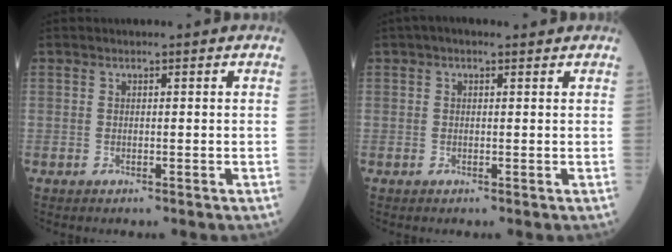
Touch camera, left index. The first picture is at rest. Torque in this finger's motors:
{"motor_torque": [0.14, -0.11, -0.04, 0.01]}